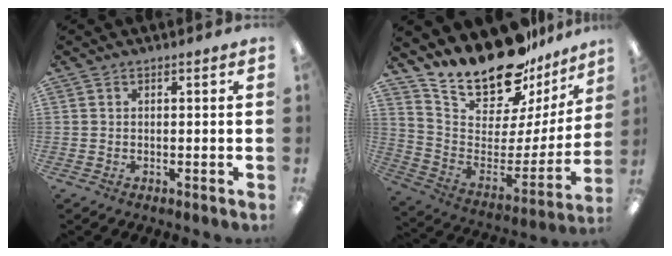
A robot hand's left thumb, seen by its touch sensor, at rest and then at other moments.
{"total": 20.8, "force": [18.5, 6.8, 6.6], "torque": [-0.124, -0.148, 0.332]}